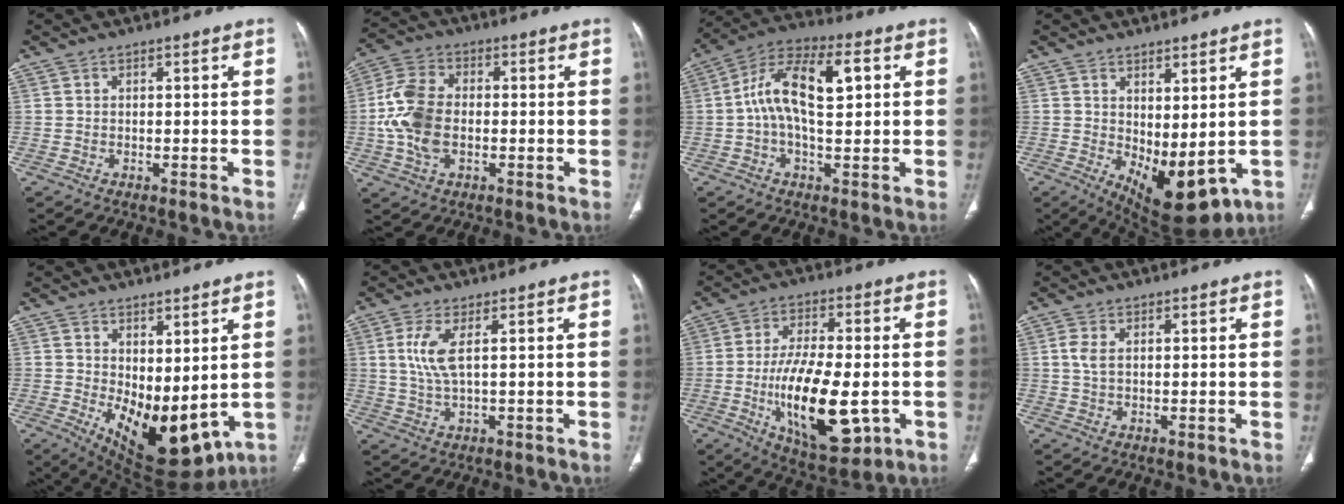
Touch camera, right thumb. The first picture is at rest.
{"total": 10.8, "force": [-1.1, 6.8, 8.3], "torque": [-0.174, 0.015, -0.027]}
{"total": 13.5, "force": [1.9, 6.3, 11.8], "torque": [-0.210, 0.030, 0.029]}
{"total": 10.9, "force": [-0.4, 5.2, 9.6], "torque": [-0.131, -0.017, 0.020]}
{"total": 14.4, "force": [0.4, 7.4, 12.3], "torque": [-0.173, -0.029, 0.036]}
{"total": 5.2, "force": [1.4, 1.3, 4.9], "torque": [-0.128, -0.003, 0.032]}
{"total": 18.5, "force": [-4.0, 7.8, 16.3], "torque": [-0.266, -0.005, -0.052]}
{"total": 2.5, "force": [0.7, 1.2, 2.1], "torque": [-0.053, 0.001, 0.017]}